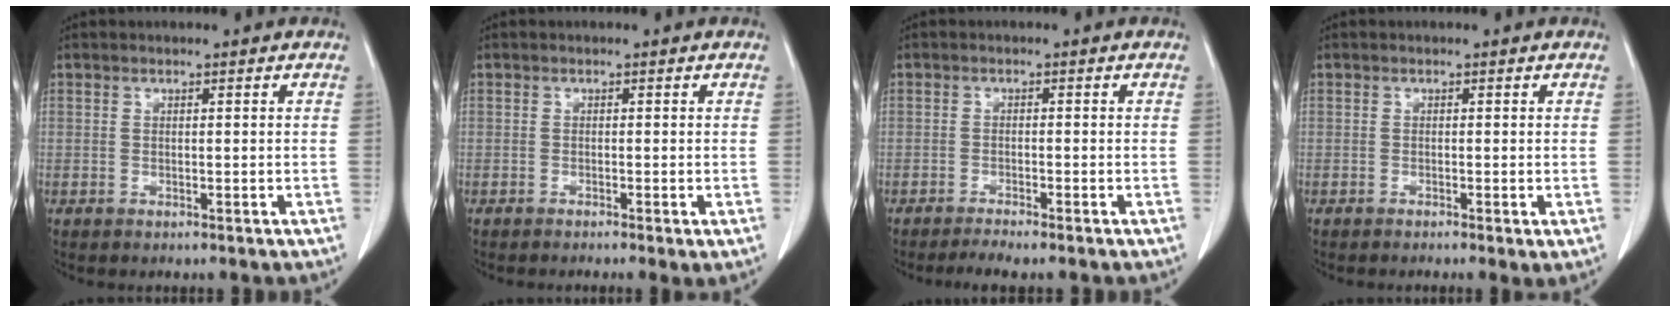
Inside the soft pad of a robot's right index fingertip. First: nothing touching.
{"total": 1.7, "force": [-1.1, 0.0, 1.3], "torque": [-0.017, -0.003, -0.016]}
{"total": 3.0, "force": [-2.6, -0.3, 1.5], "torque": [-0.025, -0.005, -0.044]}
{"total": 1.3, "force": [-0.5, 0.1, 1.1], "torque": [-0.018, -0.004, -0.009]}